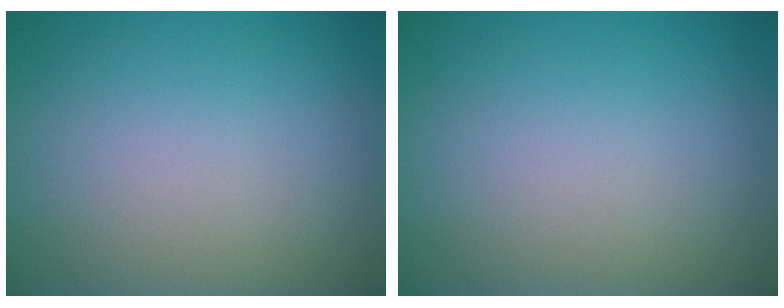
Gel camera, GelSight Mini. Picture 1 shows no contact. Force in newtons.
{"total": 0.0}